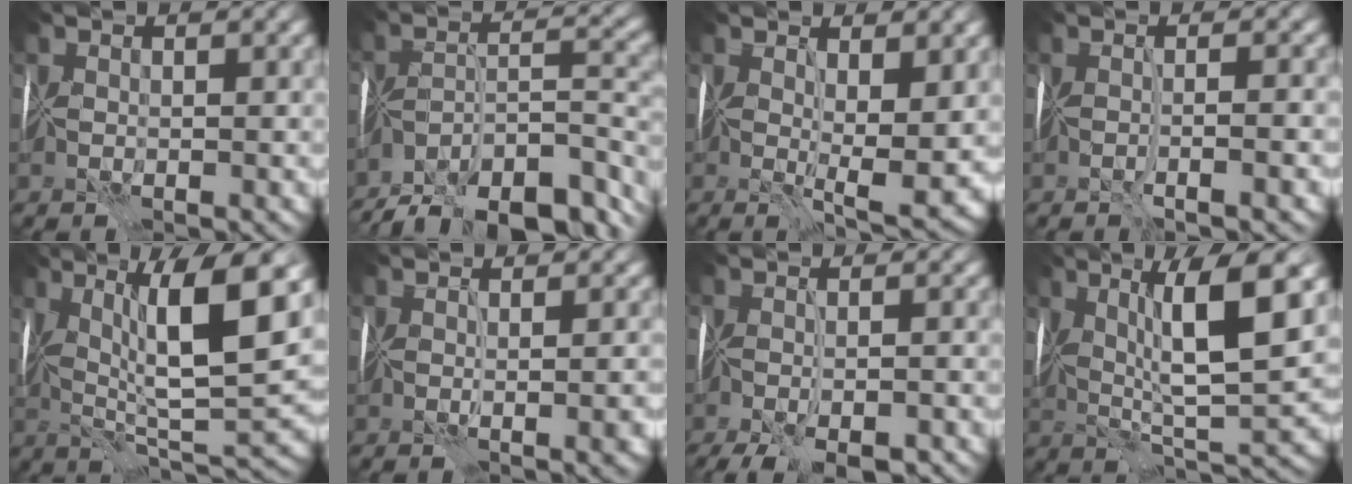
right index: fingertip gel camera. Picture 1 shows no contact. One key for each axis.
{"total": 14.9, "fx": -12.7, "fy": 4.4, "fz": 6.5, "tx": -0.110, "ty": 0.008, "tz": -0.181}
{"total": 6.1, "fx": 1.0, "fy": 1.9, "fz": 5.7, "tx": -0.097, "ty": -0.017, "tz": 0.021}
{"total": 3.2, "fx": -1.1, "fy": 0.6, "fz": 2.9, "tx": -0.036, "ty": -0.007, "tz": -0.018}
{"total": 11.9, "fx": 3.2, "fy": 3.1, "fz": 11.1, "tx": -0.184, "ty": 0.006, "tz": 0.057}
{"total": 3.7, "fx": -0.4, "fy": 1.2, "fz": 3.4, "tx": -0.024, "ty": -0.002, "tz": 0.000}
{"total": 7.5, "fx": -5.3, "fy": 2.4, "fz": 4.8, "tx": -0.074, "ty": -0.026, "tz": -0.073}
{"total": 9.2, "fx": 2.6, "fy": 2.3, "fz": 8.5, "tx": -0.139, "ty": 0.003, "tz": 0.045}